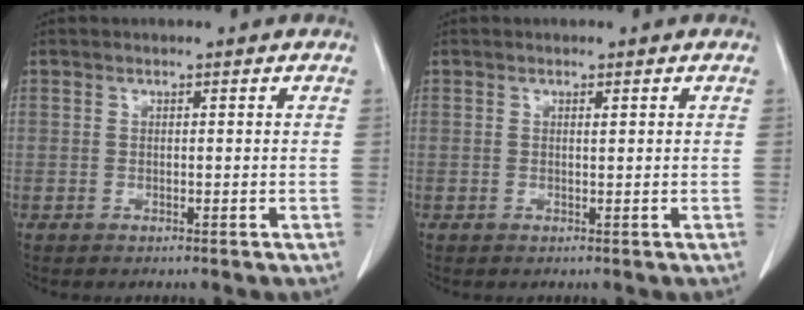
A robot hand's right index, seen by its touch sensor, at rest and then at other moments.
{"total": 0.5, "force": [0.3, 0.0, 0.4], "torque": [-0.009, -0.001, 0.005]}